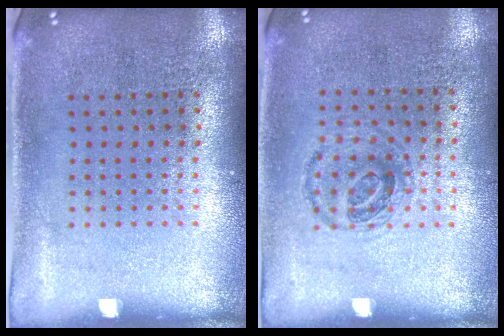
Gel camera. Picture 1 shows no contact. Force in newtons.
{"total": 0.9, "press": 0.8, "slide": 0.5}